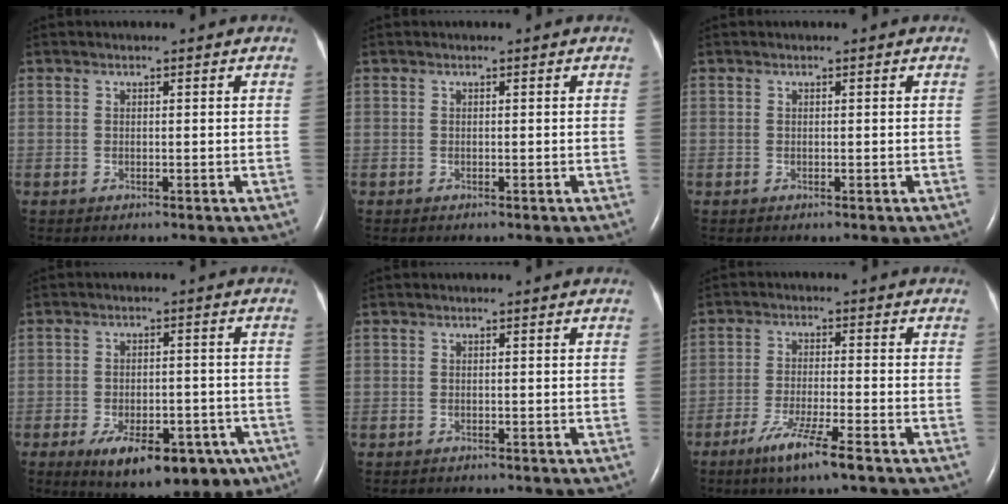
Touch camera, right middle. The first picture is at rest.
{"total": 0.0}
{"total": 0.0}
{"total": 15.2, "force": [-8.7, 7.5, 10.0], "torque": [-0.124, 0.004, -0.112]}
{"total": 0.7, "force": [-0.6, 0.3, 0.1], "torque": [-0.012, -0.001, -0.010]}
{"total": 7.8, "force": [-4.8, -0.4, 6.1], "torque": [-0.117, -0.020, -0.088]}